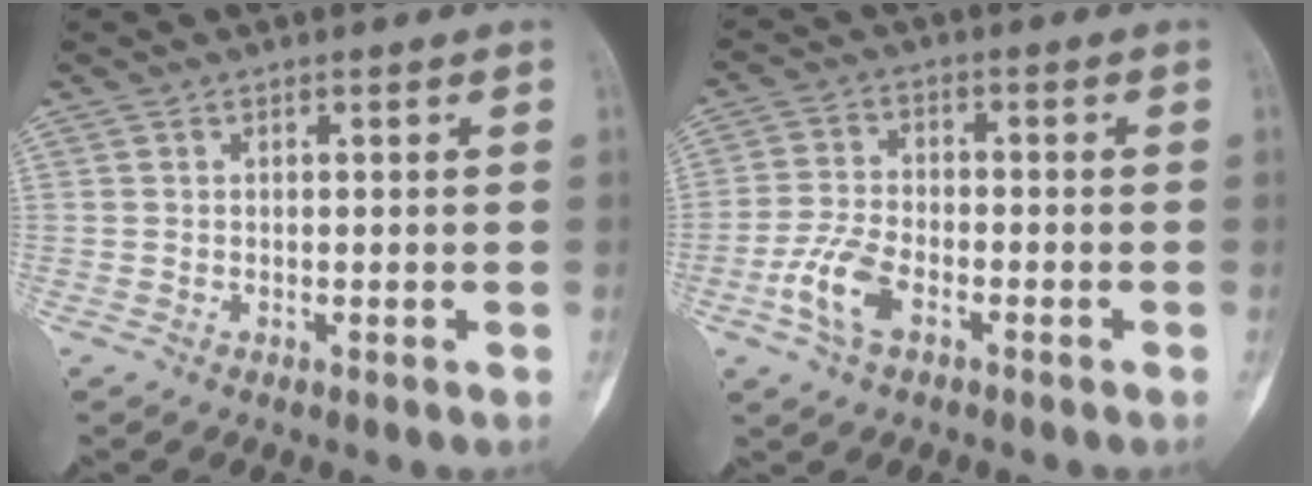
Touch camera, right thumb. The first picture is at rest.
{"total": 7.5, "force": [-3.5, 3.7, 5.6], "torque": [-0.124, 0.015, -0.070]}